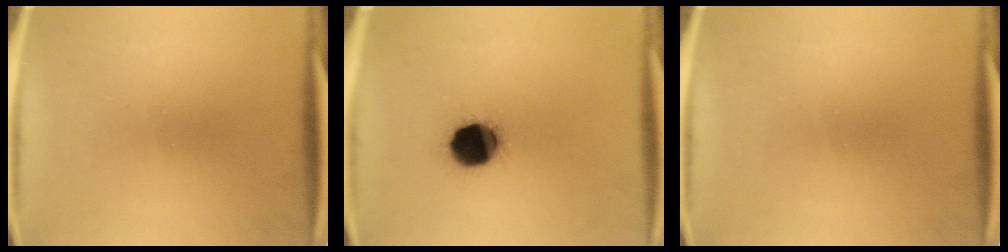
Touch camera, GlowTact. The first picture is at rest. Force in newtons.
{"total": 13.2}
{"total": 0.0}